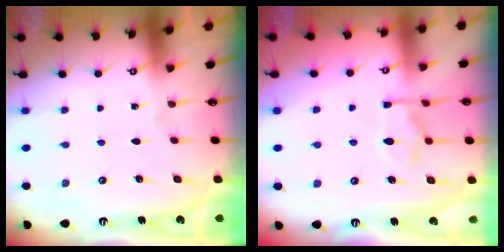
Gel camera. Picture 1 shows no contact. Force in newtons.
{"total": 4.6, "press": 4.4, "slide": 1.6}